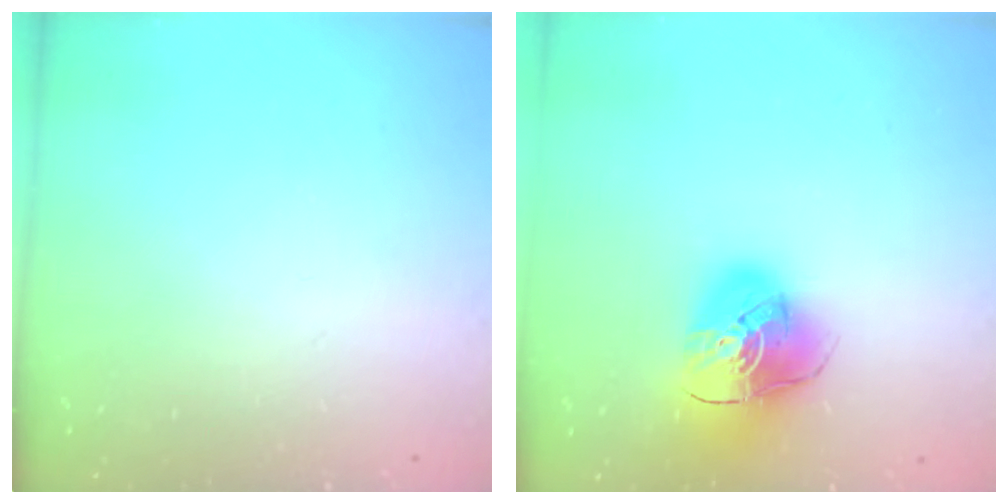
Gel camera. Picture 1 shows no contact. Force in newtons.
{"total": 12.2, "press": 12.1, "slide": 1.6}